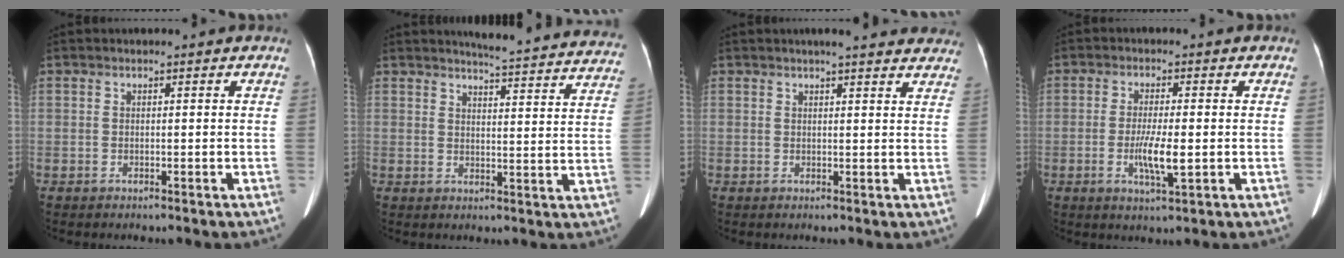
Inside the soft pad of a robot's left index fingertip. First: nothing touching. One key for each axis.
{"total": 21.0, "fx": 20.1, "fy": 1.5, "fz": 5.6, "tx": -0.063, "ty": -0.073, "tz": 0.219}
{"total": 12.1, "fx": 10.9, "fy": 2.0, "fz": 4.9, "tx": -0.040, "ty": 0.008, "tz": 0.109}
{"total": 5.4, "fx": -1.0, "fy": 0.7, "fz": 5.2, "tx": -0.104, "ty": -0.010, "tz": -0.016}